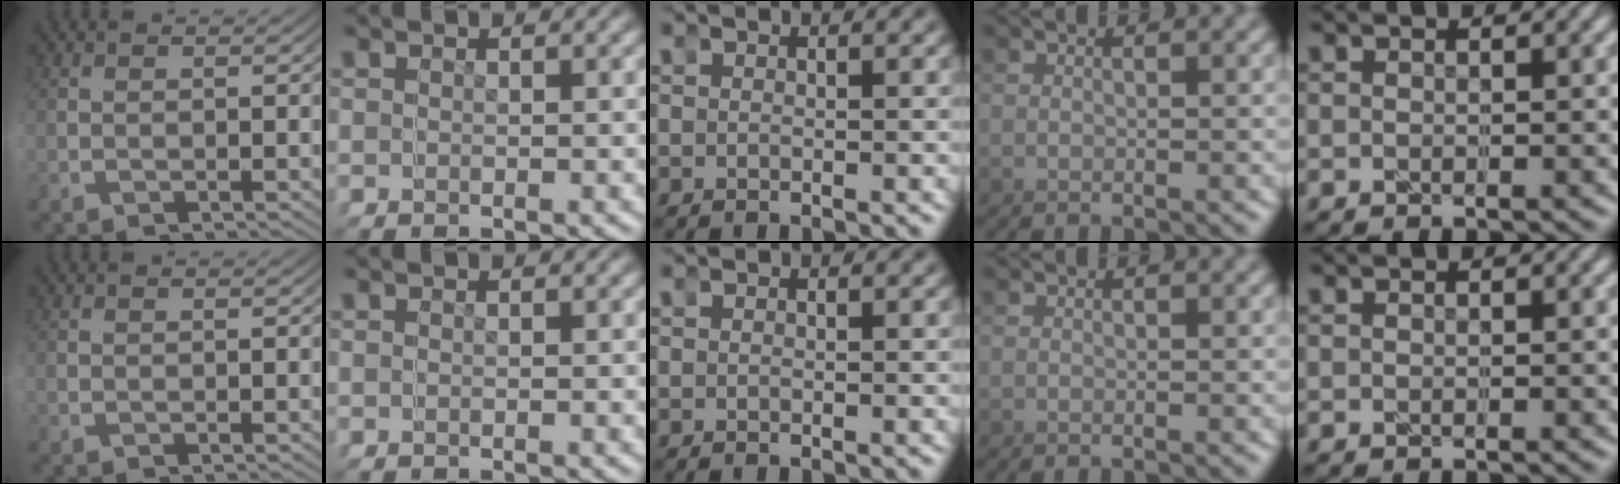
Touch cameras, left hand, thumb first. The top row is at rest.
{}